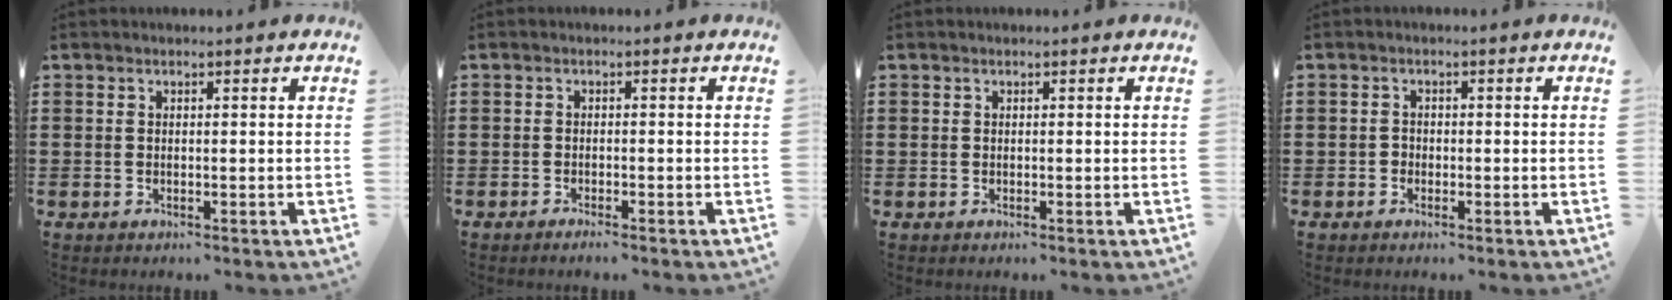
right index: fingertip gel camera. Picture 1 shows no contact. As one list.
[{"total": 1.0, "force": [-1.0, -0.1, 0.3], "torque": [-0.007, -0.003, -0.018]}, {"total": 0.0}, {"total": 1.0, "force": [-0.6, 0.8, 0.2], "torque": [-0.006, 0.001, -0.014]}]